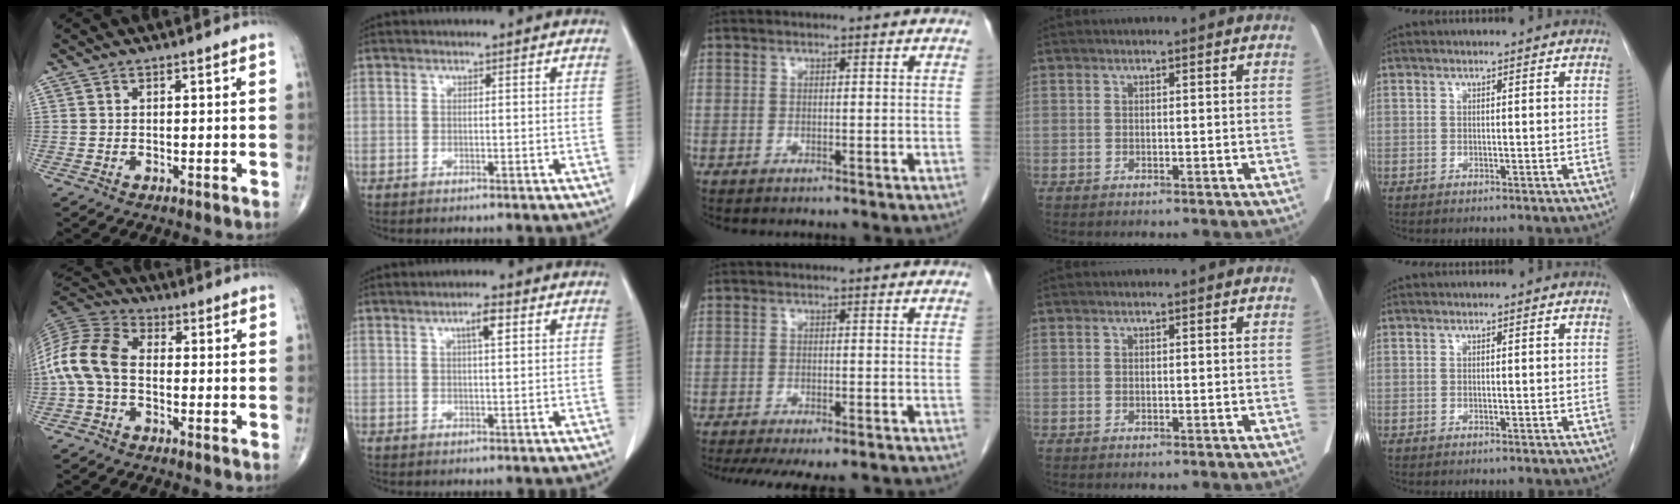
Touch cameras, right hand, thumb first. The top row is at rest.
{"thumb": {"total": 11.7, "force": [-1.3, 7.4, 9.0], "torque": [-0.189, 0.032, -0.038]}, "index": {"total": 3.2, "force": [1.4, 0.5, 2.8], "torque": [-0.045, 0.003, 0.022]}, "middle": {"total": 13.1, "force": [-11.1, 3.2, 6.3], "torque": [-0.122, -0.016, -0.146]}}